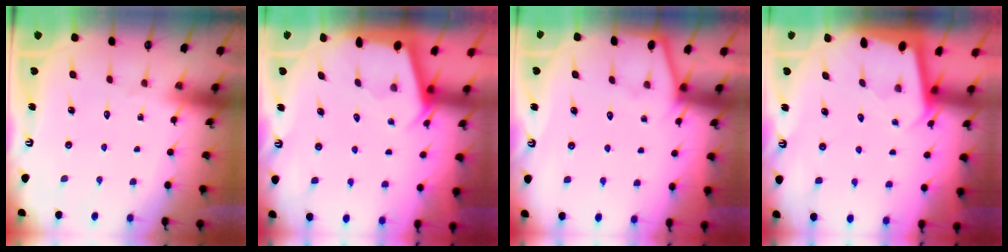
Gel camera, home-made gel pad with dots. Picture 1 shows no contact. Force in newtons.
{"total": 2.3, "press": 2.3, "slide": 0.3}
{"total": 3.2, "press": 3.1, "slide": 0.5}
{"total": 2.0, "press": 2.0, "slide": 0.1}